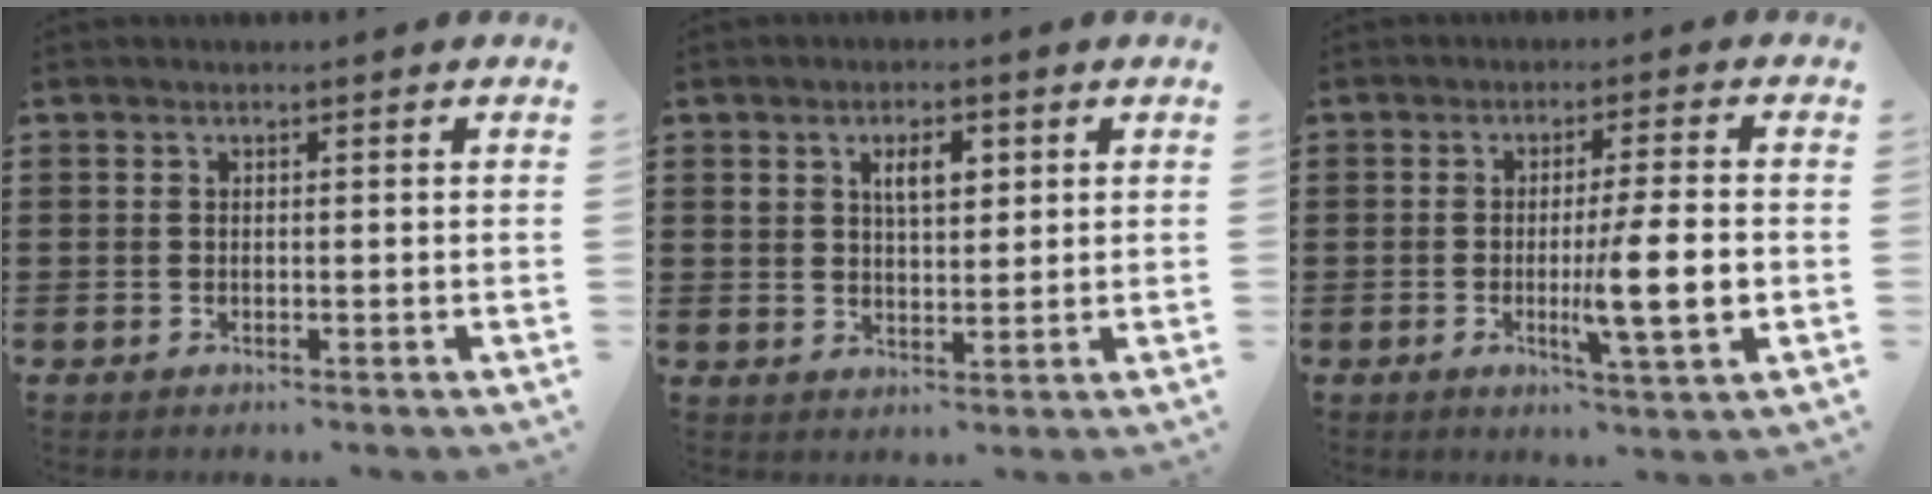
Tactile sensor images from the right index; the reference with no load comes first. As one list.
[{"total": 4.3, "force": [1.8, 2.0, 3.4], "torque": [-0.058, 0.004, 0.026]}, {"total": 8.7, "force": [-1.5, 0.7, 8.5], "torque": [-0.131, -0.013, -0.025]}]